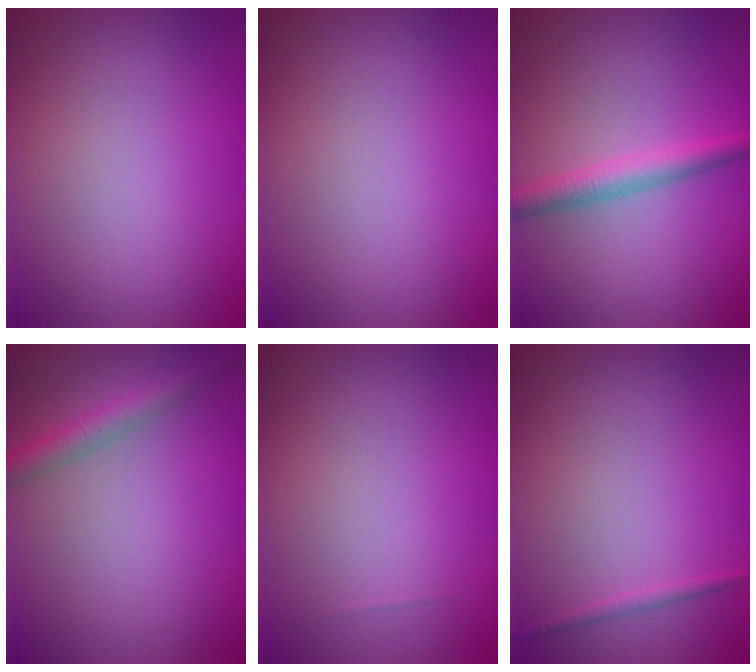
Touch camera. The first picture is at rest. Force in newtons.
{"total": 0.0}
{"total": 2.7, "press": 2.7, "slide": 0.0}
{"total": 2.4, "press": 2.4, "slide": 0.1}
{"total": 0.0}
{"total": 0.7, "press": 0.7, "slide": 0.0}